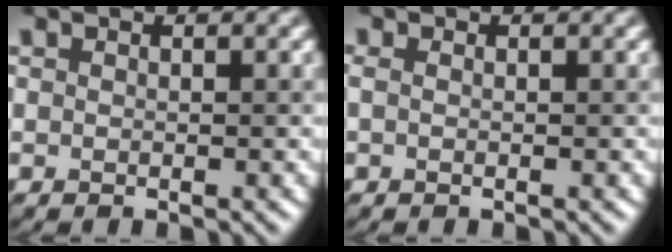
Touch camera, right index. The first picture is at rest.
{"total": 0.6, "force": [0.0, 0.2, 0.5], "torque": [-0.013, -0.003, -0.002]}